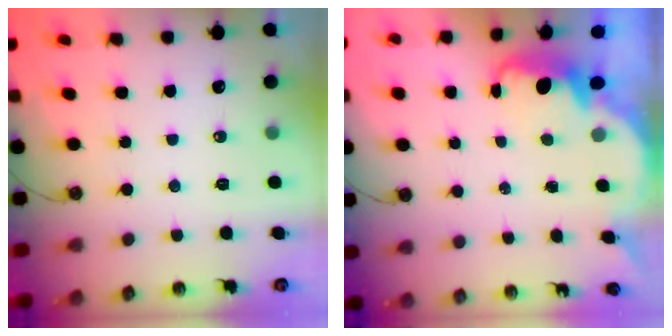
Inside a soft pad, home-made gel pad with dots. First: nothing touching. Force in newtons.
{"total": 2.5, "press": 2.5, "slide": 0.6}